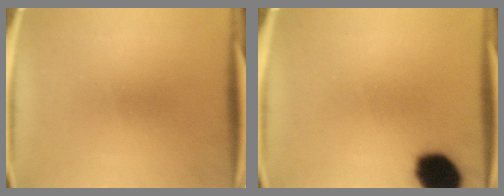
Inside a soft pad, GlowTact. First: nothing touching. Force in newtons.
{"total": 13.2}